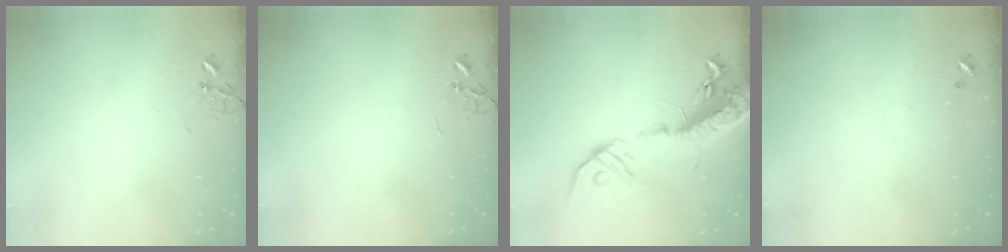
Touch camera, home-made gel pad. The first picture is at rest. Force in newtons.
{"total": 0.0}
{"total": 20.4, "press": 19.9, "slide": 4.3}
{"total": 0.0}